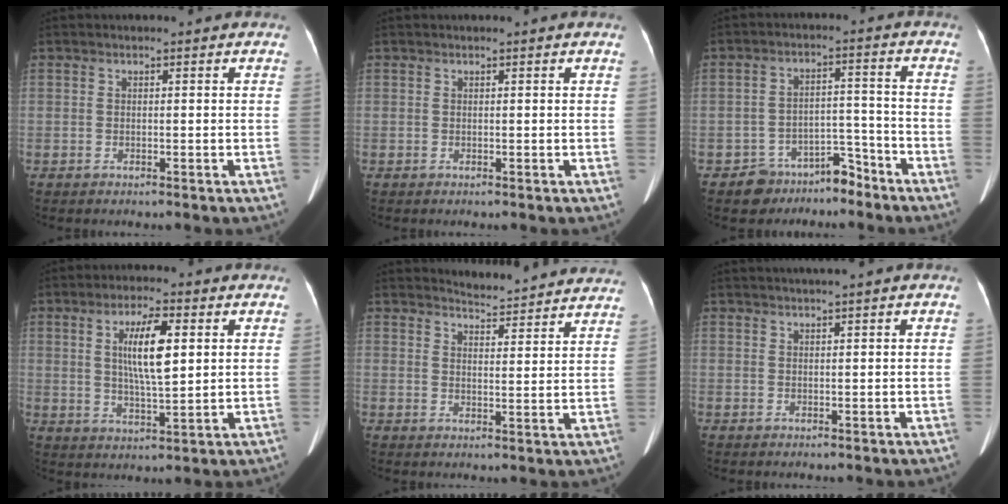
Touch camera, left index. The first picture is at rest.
{"total": 0.0}
{"total": 6.2, "force": [-5.4, 3.0, 0.7], "torque": [0.003, 0.019, -0.080]}
{"total": 7.9, "force": [1.9, 1.5, 7.6], "torque": [-0.136, -0.004, 0.036]}
{"total": 13.5, "force": [13.2, 1.2, 2.2], "torque": [-0.017, -0.033, 0.143]}
{"total": 2.1, "force": [1.6, -0.5, 1.1], "torque": [-0.014, 0.013, 0.030]}